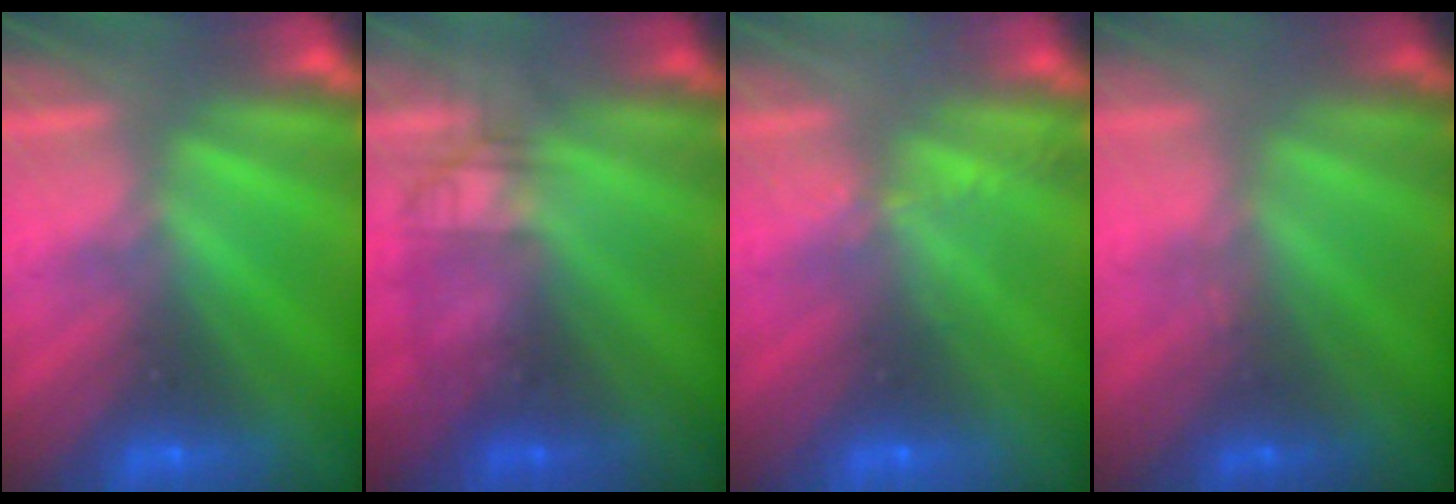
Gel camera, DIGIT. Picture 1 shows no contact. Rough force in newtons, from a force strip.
{"total": 2.2}
{"total": 2.1}
{"total": 1.8}